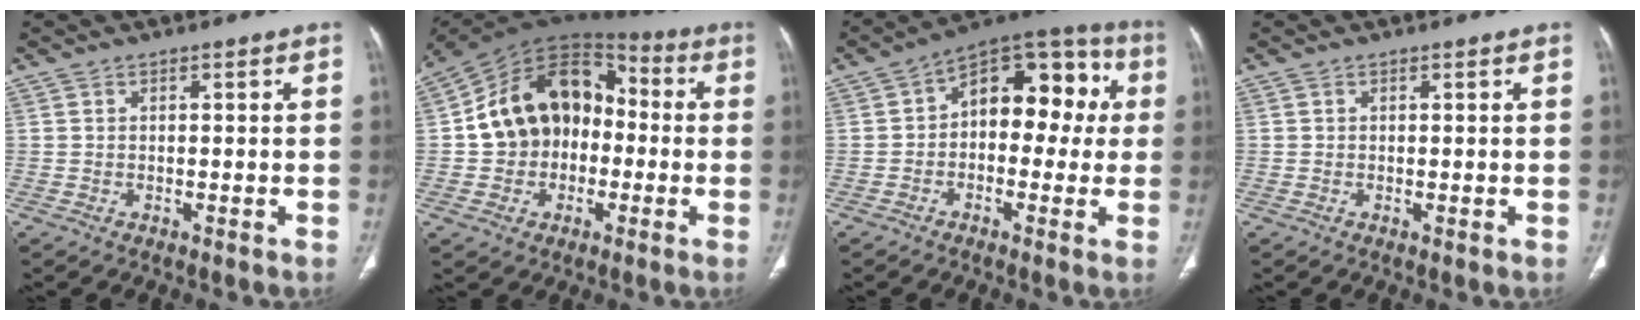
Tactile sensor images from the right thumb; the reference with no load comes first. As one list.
[{"total": 18.0, "force": [-0.6, 13.7, 11.6], "torque": [-0.155, 0.048, -0.019]}, {"total": 15.2, "force": [1.7, 9.4, 11.9], "torque": [-0.106, 0.050, 0.009]}, {"total": 0.0}]